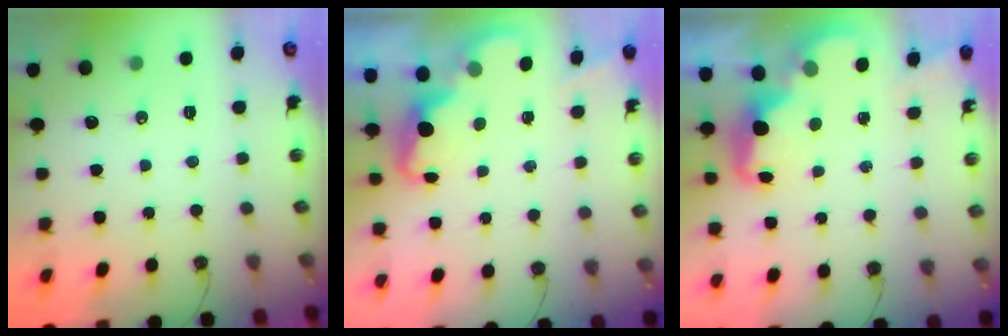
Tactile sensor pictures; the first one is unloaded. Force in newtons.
{"total": 2.3, "press": 2.2, "slide": 0.5}
{"total": 2.7, "press": 2.6, "slide": 0.7}